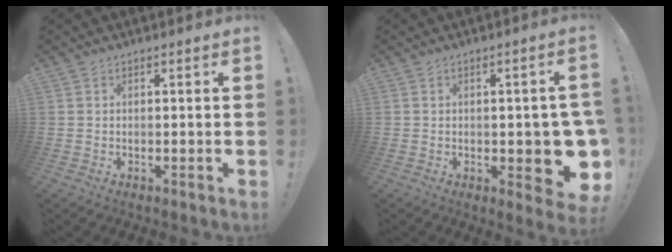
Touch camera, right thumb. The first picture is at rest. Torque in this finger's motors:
{"motor_torque": [0.16, 0.16, 0.66, -0.62, 0.01]}